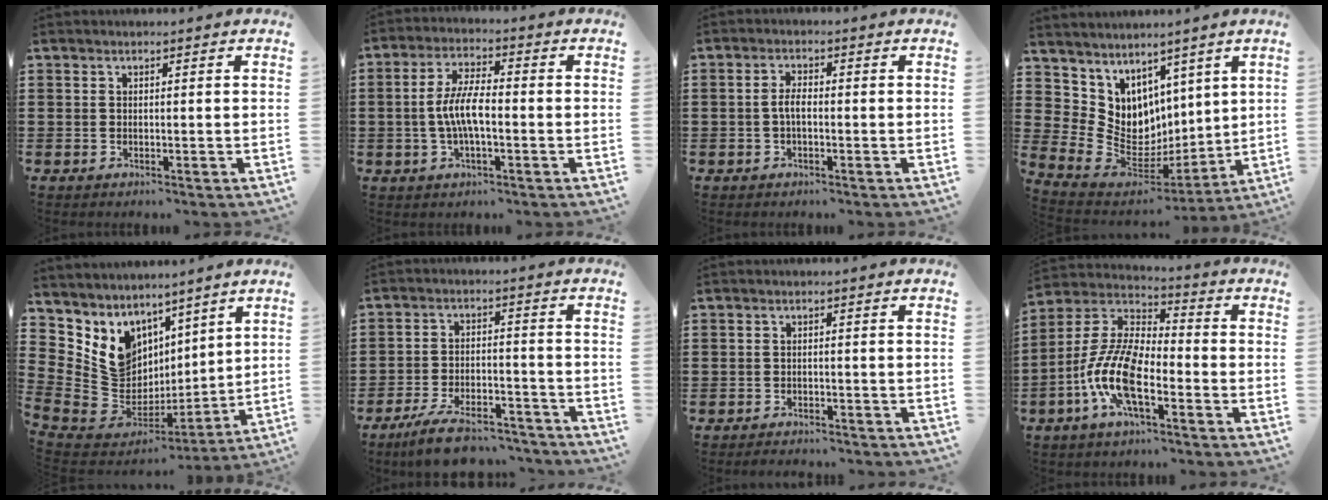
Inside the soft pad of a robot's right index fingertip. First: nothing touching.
{"total": 6.7, "force": [-0.9, 2.2, 6.2], "torque": [-0.137, -0.002, -0.025]}
{"total": 2.5, "force": [-0.5, 0.9, 2.3], "torque": [-0.058, -0.003, -0.015]}
{"total": 6.9, "force": [2.8, 6.3, 0.0], "torque": [-0.062, -0.054, 0.059]}
{"total": 8.2, "force": [3.8, 7.0, 1.7], "torque": [-0.078, -0.042, 0.082]}
{"total": 7.9, "force": [-6.9, 1.4, 3.6], "torque": [-0.067, 0.012, -0.130]}
{"total": 1.9, "force": [-1.9, 0.0, -0.1], "torque": [-0.004, 0.000, -0.040]}
{"total": 11.6, "force": [-4.7, 4.2, 9.7], "torque": [-0.246, -0.016, -0.098]}